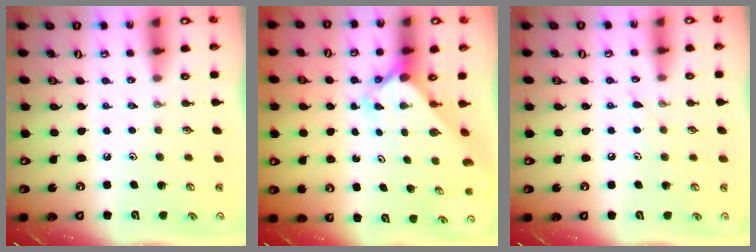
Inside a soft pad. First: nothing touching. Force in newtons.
{"total": 2.3, "press": 2.3, "slide": 0.1}
{"total": 6.3, "press": 6.3, "slide": 0.6}